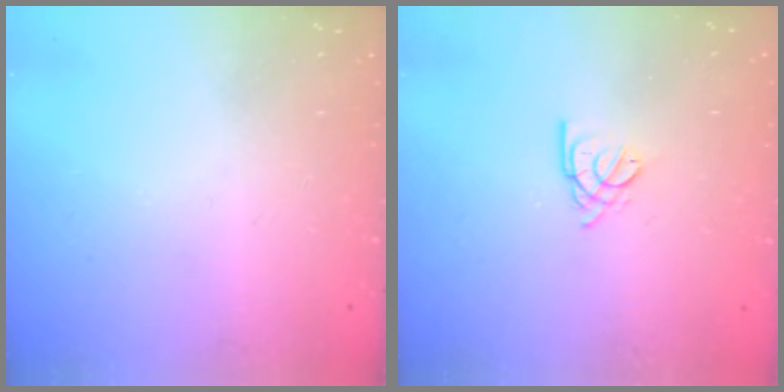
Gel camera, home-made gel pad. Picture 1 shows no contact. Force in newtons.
{"total": 2.3, "press": 2.3, "slide": 0.5}